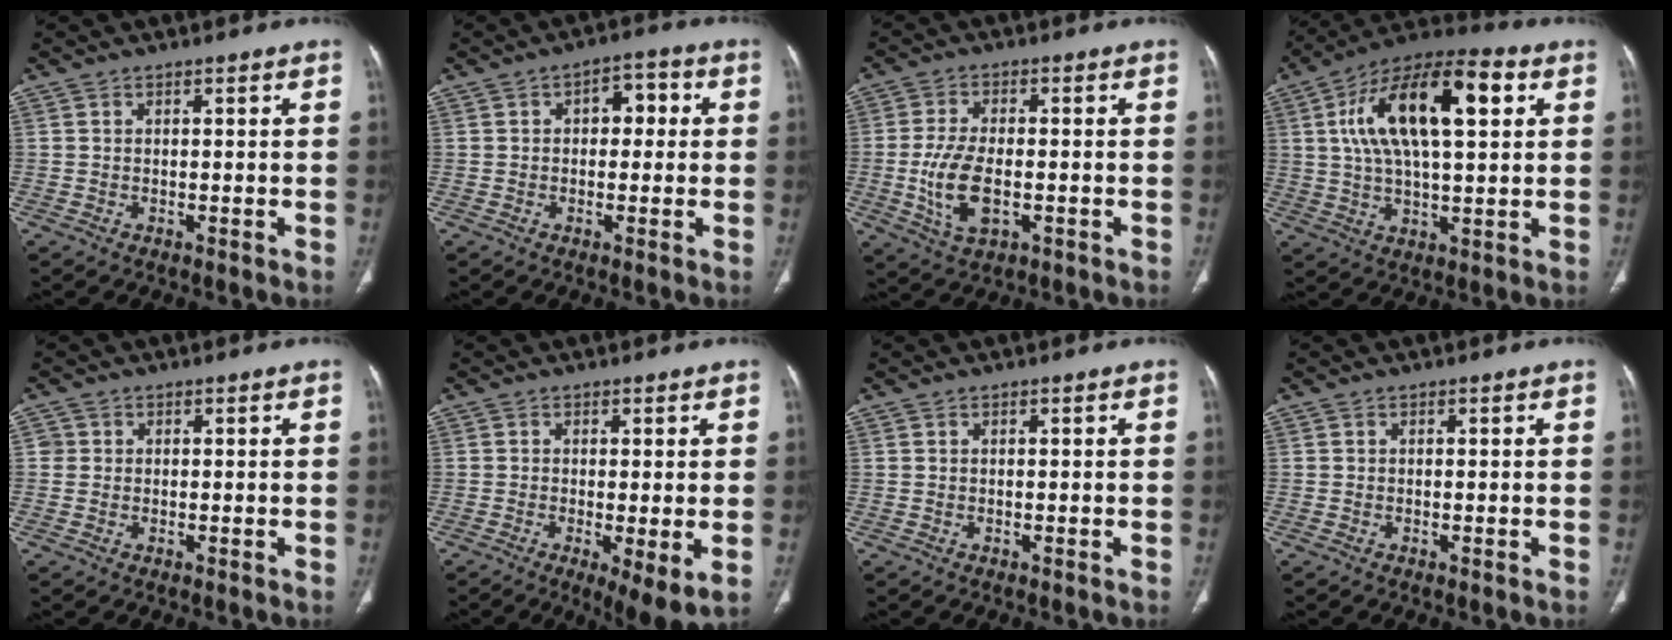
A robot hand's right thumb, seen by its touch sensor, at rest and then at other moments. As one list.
[{"total": 5.4, "force": [0.8, 3.4, 4.1], "torque": [-0.027, 0.017, 0.003]}, {"total": 9.2, "force": [-2.0, 4.7, 7.7], "torque": [-0.157, 0.001, -0.032]}, {"total": 20.5, "force": [5.6, 8.4, 17.8], "torque": [-0.301, 0.017, 0.087]}, {"total": 1.4, "force": [0.1, 1.4, 0.2], "torque": [0.006, 0.004, 0.001]}, {"total": 7.0, "force": [-1.8, 1.6, 6.5], "torque": [-0.111, -0.024, -0.030]}, {"total": 0.0}, {"total": 0.0}]